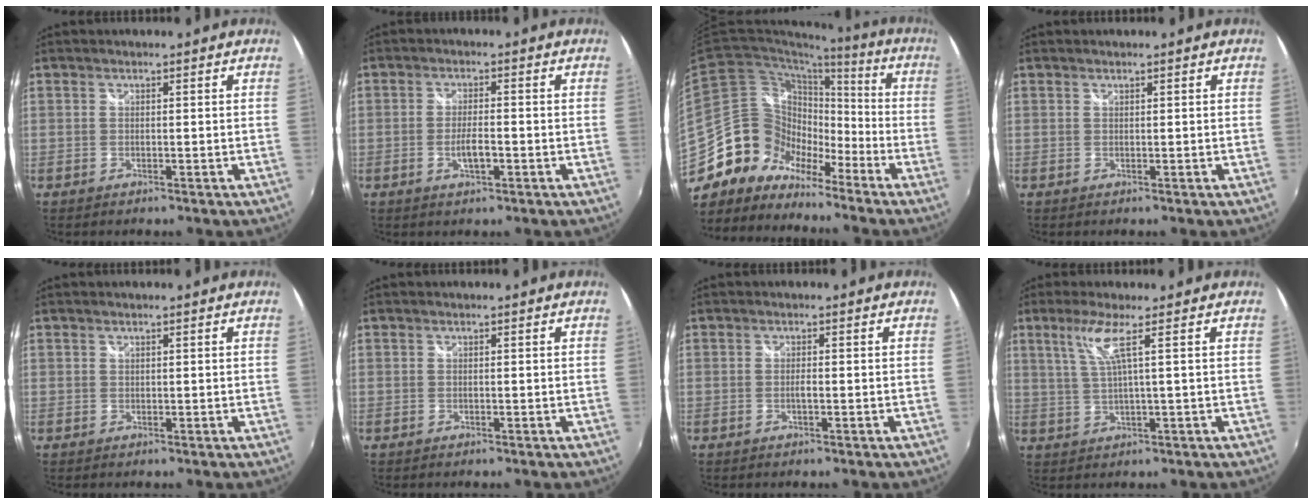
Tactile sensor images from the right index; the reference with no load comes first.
{"total": 3.9, "force": [-1.4, 1.0, 3.5], "torque": [-0.069, -0.004, -0.026]}
{"total": 14.9, "force": [-10.8, 9.6, 3.9], "torque": [-0.078, 0.035, -0.202]}
{"total": 0.0}
{"total": 0.0}
{"total": 0.0}
{"total": 1.3, "force": [-0.5, 0.1, 1.2], "torque": [-0.023, -0.001, -0.010]}
{"total": 5.0, "force": [2.2, -0.8, 4.4], "torque": [-0.084, 0.000, 0.052]}